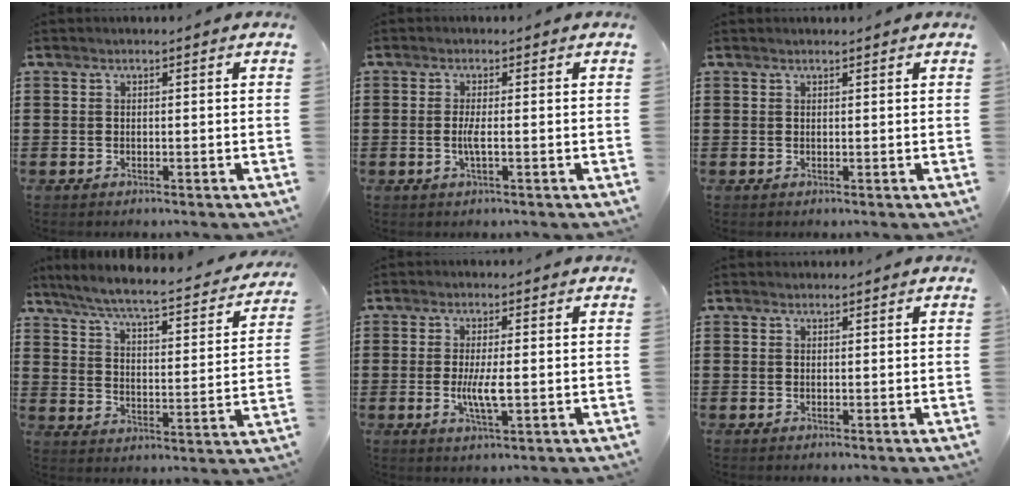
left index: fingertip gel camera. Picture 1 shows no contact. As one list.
[{"total": 2.4, "force": [-0.4, 0.2, 2.4], "torque": [-0.051, -0.003, -0.010]}, {"total": 0.5, "force": [0.5, 0.0, 0.2], "torque": [-0.005, 0.000, 0.010]}, {"total": 5.4, "force": [4.8, -0.1, 2.5], "torque": [-0.072, -0.039, 0.073]}, {"total": 4.6, "force": [-0.4, 0.8, 4.5], "torque": [-0.093, -0.007, -0.012]}, {"total": 0.5, "force": [0.5, 0.3, 0.0], "torque": [-0.003, 0.001, 0.010]}]